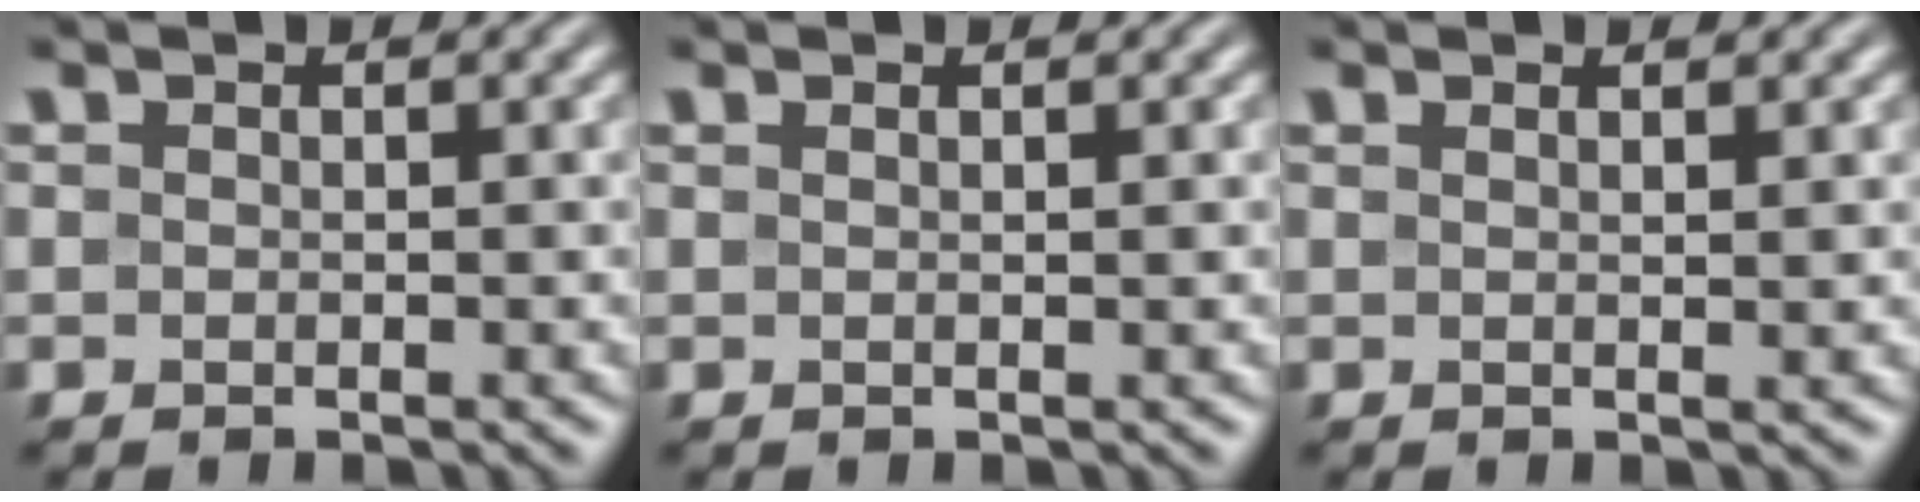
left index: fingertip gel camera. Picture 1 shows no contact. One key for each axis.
{"total": 1.2, "fx": 0.5, "fy": 0.4, "fz": 1.0, "tx": -0.008, "ty": 0.001, "tz": 0.000}
{"total": 2.0, "fx": 1.0, "fy": 0.7, "fz": 1.6, "tx": -0.016, "ty": 0.002, "tz": 0.001}